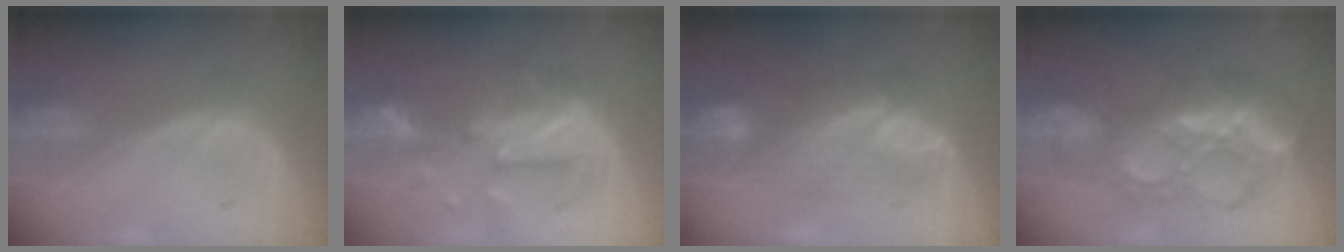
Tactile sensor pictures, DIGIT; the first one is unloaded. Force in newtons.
{"total": 9.6, "press": 9.0, "slide": 3.4}
{"total": 8.1, "press": 7.8, "slide": 2.1}
{"total": 9.1, "press": 9.0, "slide": 1.1}